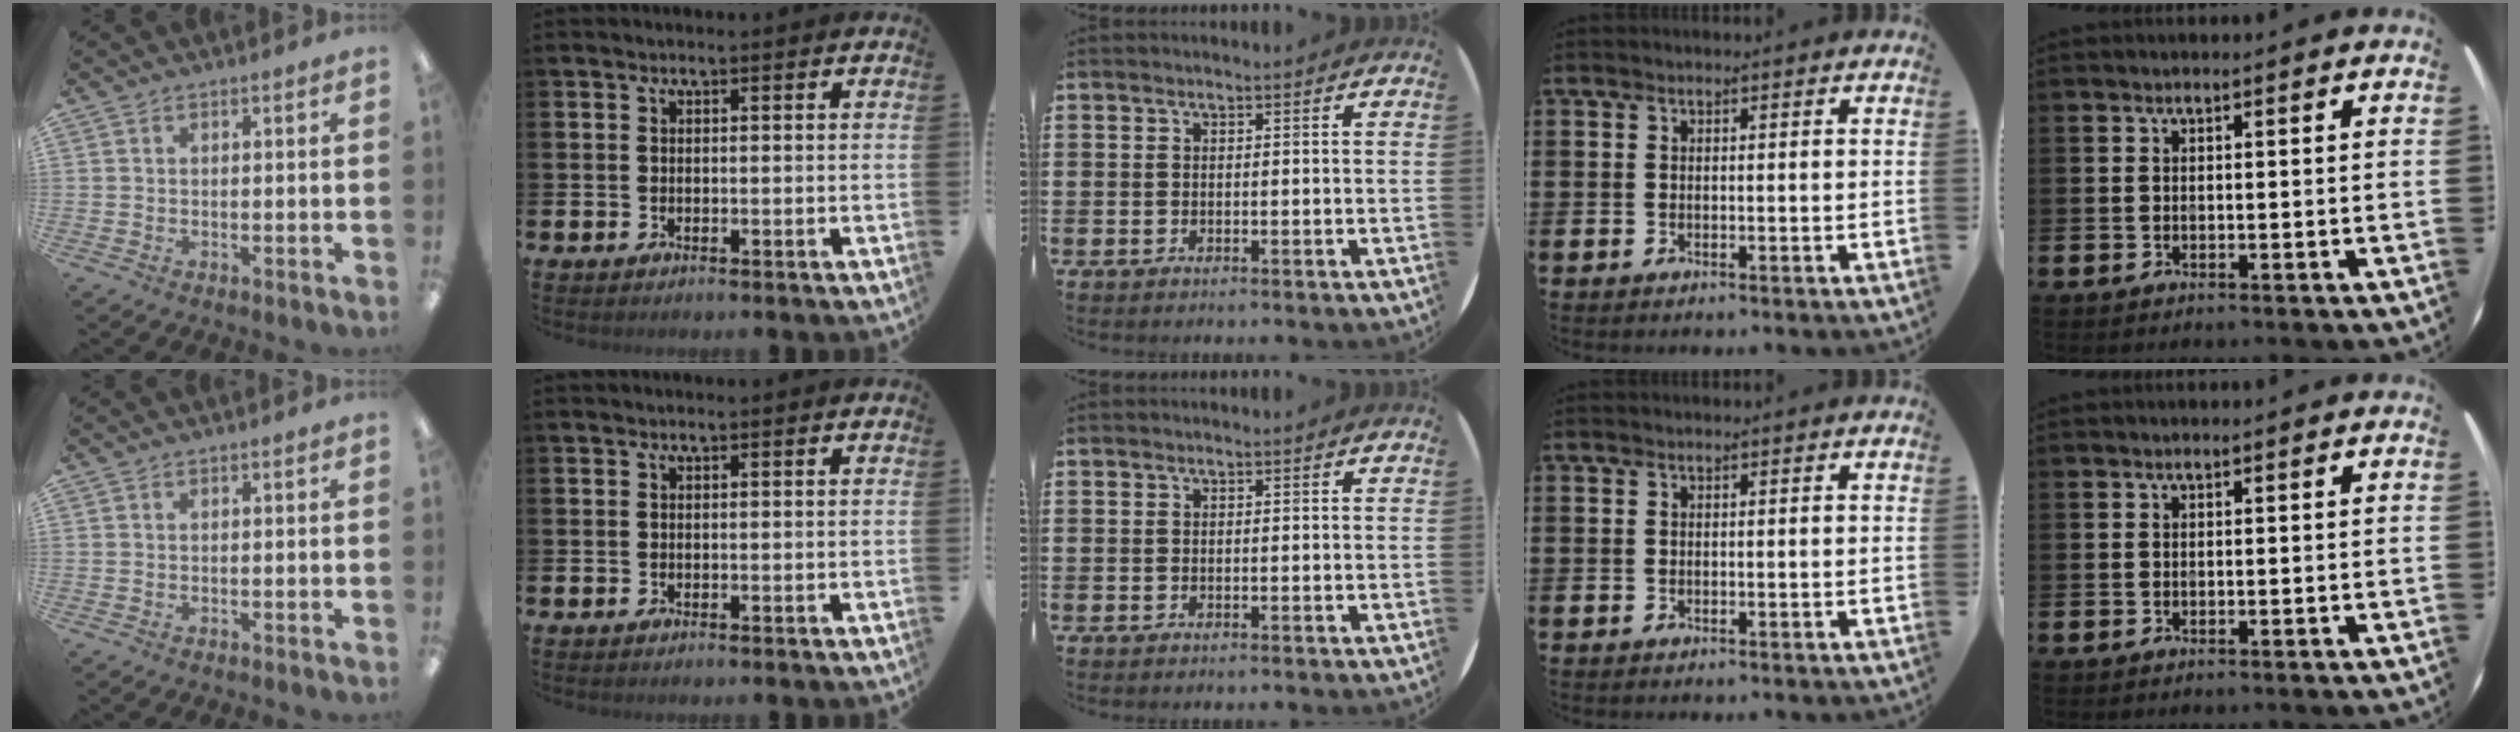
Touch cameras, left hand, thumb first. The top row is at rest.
{}